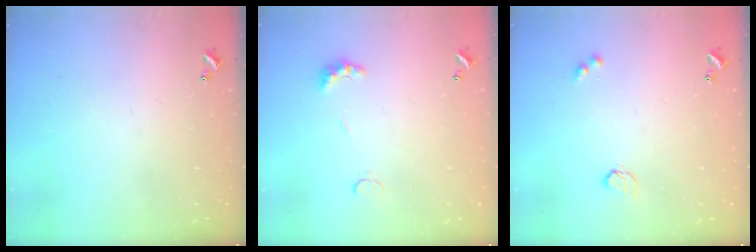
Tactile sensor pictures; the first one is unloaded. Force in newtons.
{"total": 3.1, "press": 3.0, "slide": 0.7}
{"total": 2.9, "press": 2.9, "slide": 0.5}